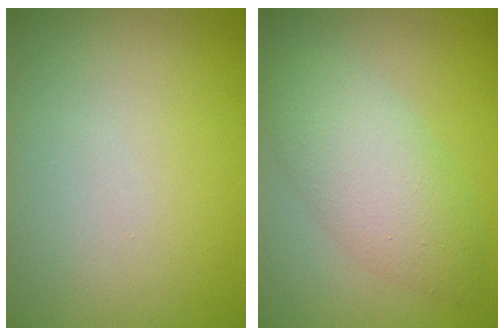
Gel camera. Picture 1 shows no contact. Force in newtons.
{"total": 5.1, "press": 5.1, "slide": 0.2}